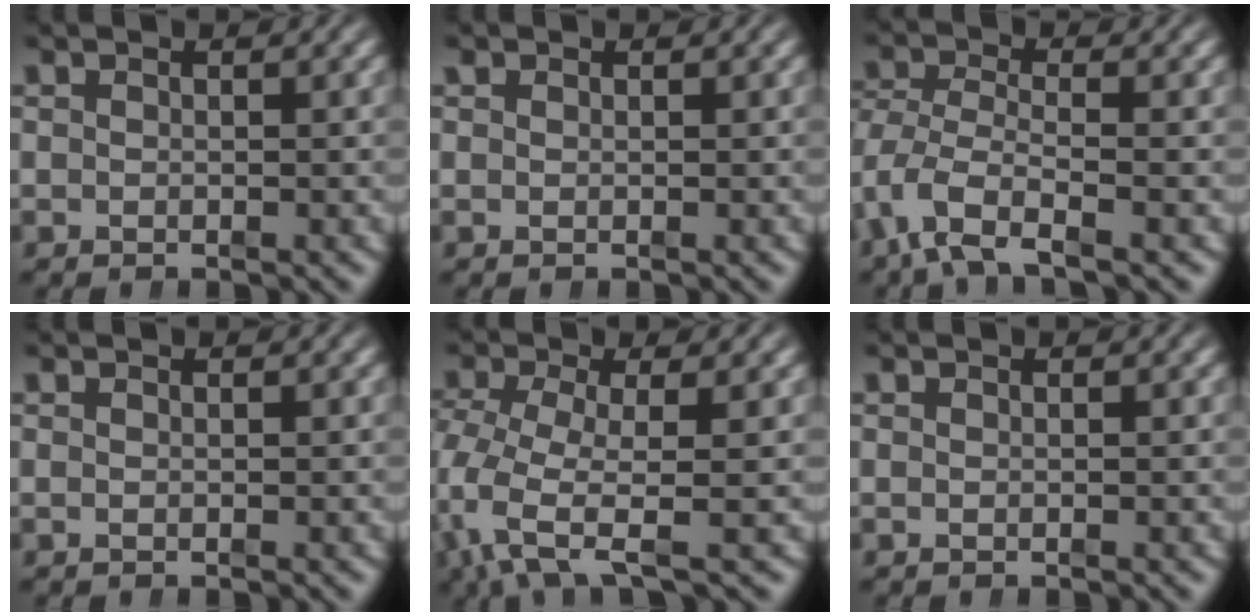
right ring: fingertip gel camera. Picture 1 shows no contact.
{"total": 0.0}
{"total": 3.9, "force": [-1.5, 2.1, 2.9], "torque": [-0.092, -0.036, -0.010]}
{"total": 0.0}
{"total": 6.1, "force": [-0.8, 3.8, 4.7], "torque": [-0.122, -0.032, -0.006]}
{"total": 0.0}